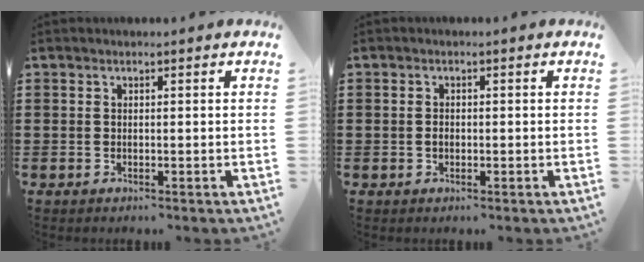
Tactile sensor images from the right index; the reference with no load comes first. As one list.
[{"total": 1.0, "force": [-0.2, 0.7, 0.7], "torque": [-0.016, 0.000, -0.003]}]